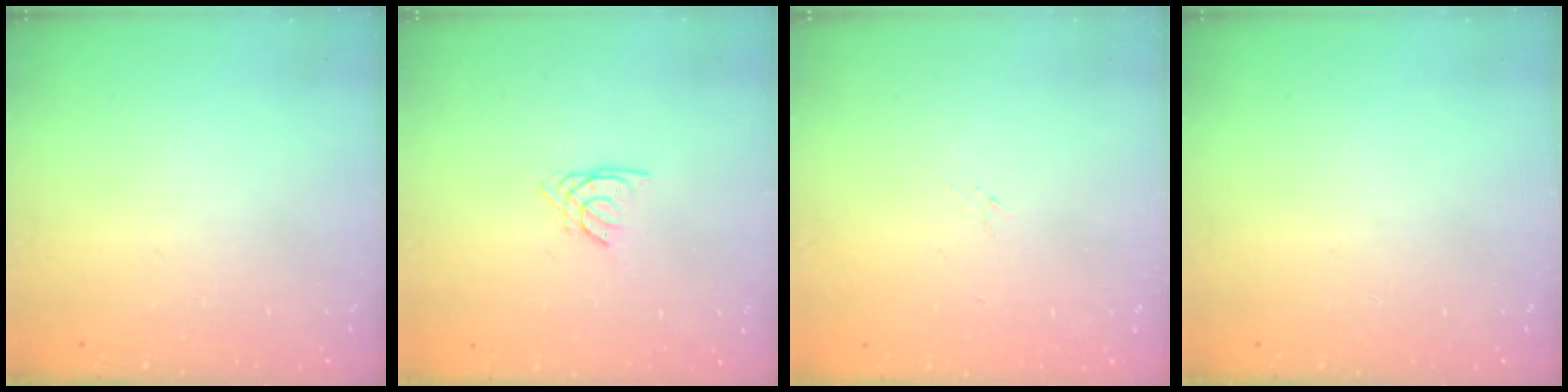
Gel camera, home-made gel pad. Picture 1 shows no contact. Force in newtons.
{"total": 1.4, "press": 1.4, "slide": 0.3}
{"total": 0.9, "press": 0.8, "slide": 0.4}
{"total": 0.0}